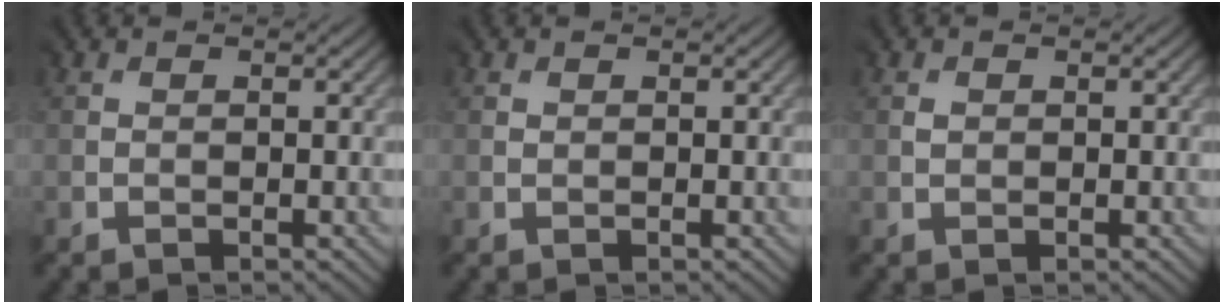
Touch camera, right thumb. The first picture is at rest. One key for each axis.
{"total": 0.6, "fx": 0.5, "fy": 0.3, "fz": 0.0, "tx": 0.001, "ty": -0.002, "tz": 0.011}
{"total": 0.6, "fx": 0.4, "fy": 0.4, "fz": -0.2, "tx": 0.001, "ty": -0.002, "tz": 0.008}